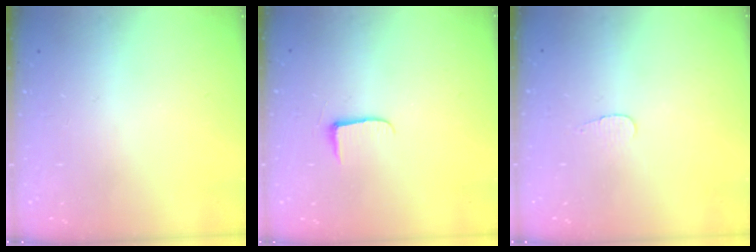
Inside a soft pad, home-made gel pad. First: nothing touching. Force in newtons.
{"total": 5.3, "press": 5.2, "slide": 0.7}
{"total": 2.8, "press": 2.8, "slide": 0.3}